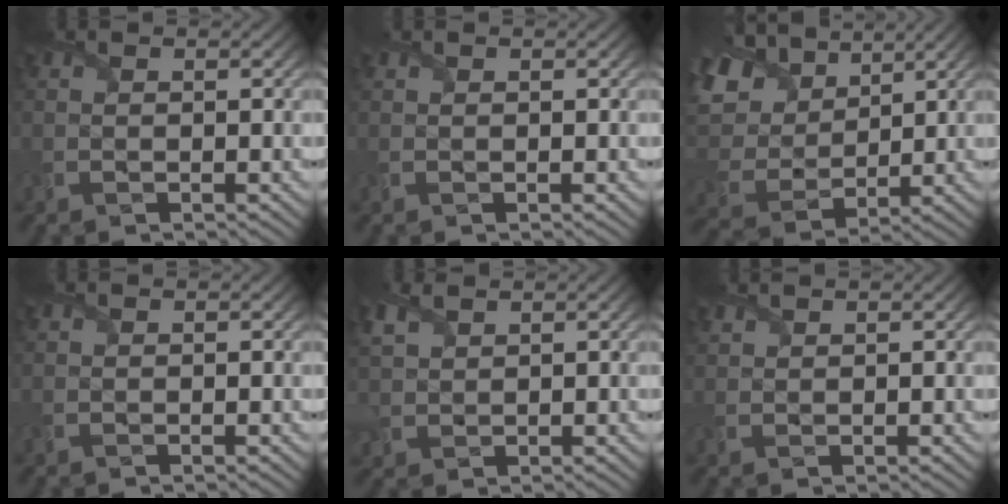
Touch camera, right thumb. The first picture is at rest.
{"total": 0.0}
{"total": 12.0, "force": [5.7, 7.6, 7.3], "torque": [-0.207, 0.028, 0.098]}
{"total": 0.0}
{"total": 3.6, "force": [2.1, 2.1, 2.1], "torque": [-0.064, 0.008, 0.044]}
{"total": 1.2, "force": [1.1, 0.2, 0.3], "torque": [-0.013, 0.005, 0.030]}